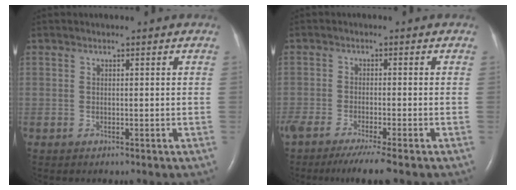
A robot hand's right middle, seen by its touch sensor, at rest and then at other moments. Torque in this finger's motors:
{"motor_torque": [0.58, -0.50, 0.06, 0.07]}